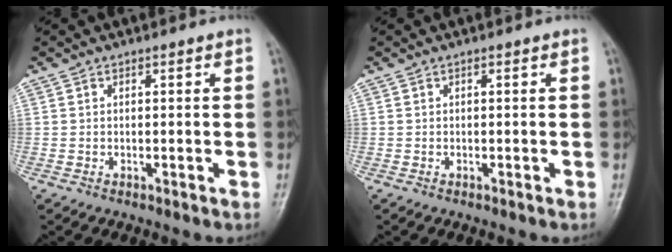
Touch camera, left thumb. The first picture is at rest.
{"total": 0.0}